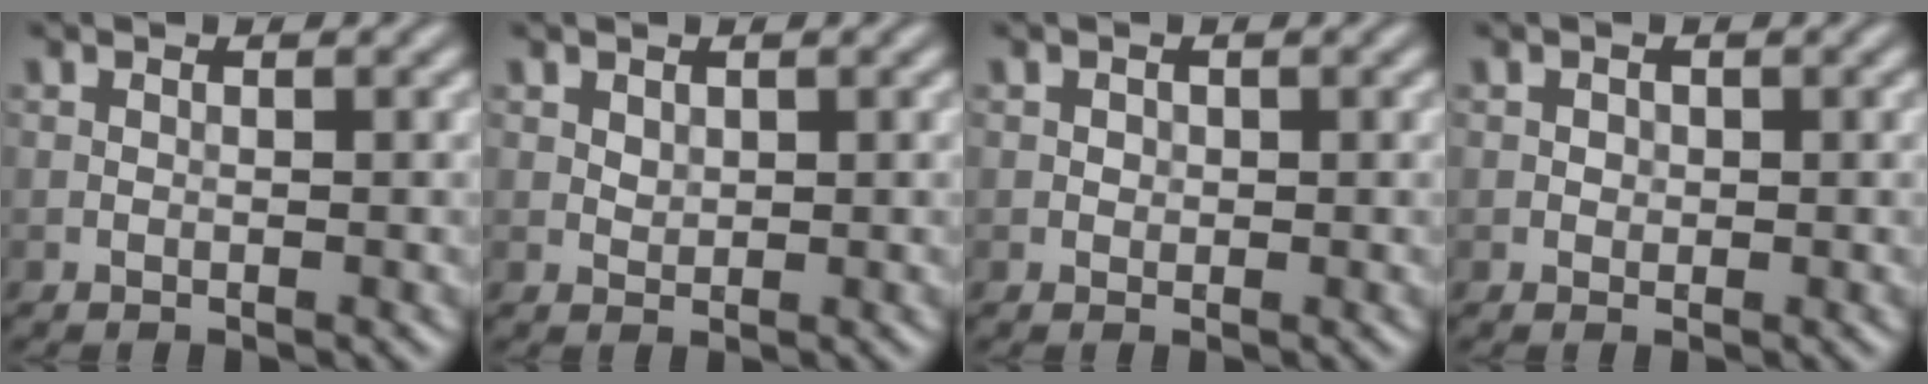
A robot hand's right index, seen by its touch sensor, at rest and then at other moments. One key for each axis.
{"total": 0.9, "fx": 0.5, "fy": 0.6, "fz": 0.4, "tx": -0.009, "ty": -0.003, "tz": 0.013}
{"total": 0.6, "fx": 0.1, "fy": 0.6, "fz": 0.2, "tx": 0.000, "ty": -0.003, "tz": 0.002}
{"total": 0.7, "fx": 0.1, "fy": 0.6, "fz": 0.2, "tx": -0.001, "ty": -0.002, "tz": 0.001}